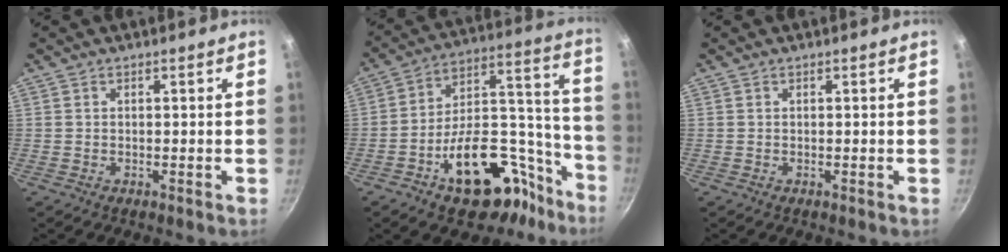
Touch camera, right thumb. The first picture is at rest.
{"total": 21.9, "force": [-12.3, 10.9, 14.5], "torque": [-0.180, 0.111, -0.188]}
{"total": 0.0}